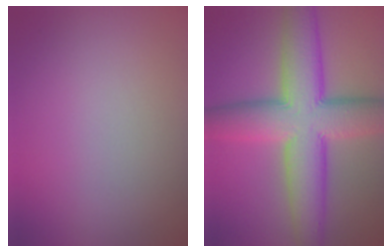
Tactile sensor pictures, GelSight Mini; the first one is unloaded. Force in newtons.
{"total": 11.0, "press": 11.0, "slide": 0.5}